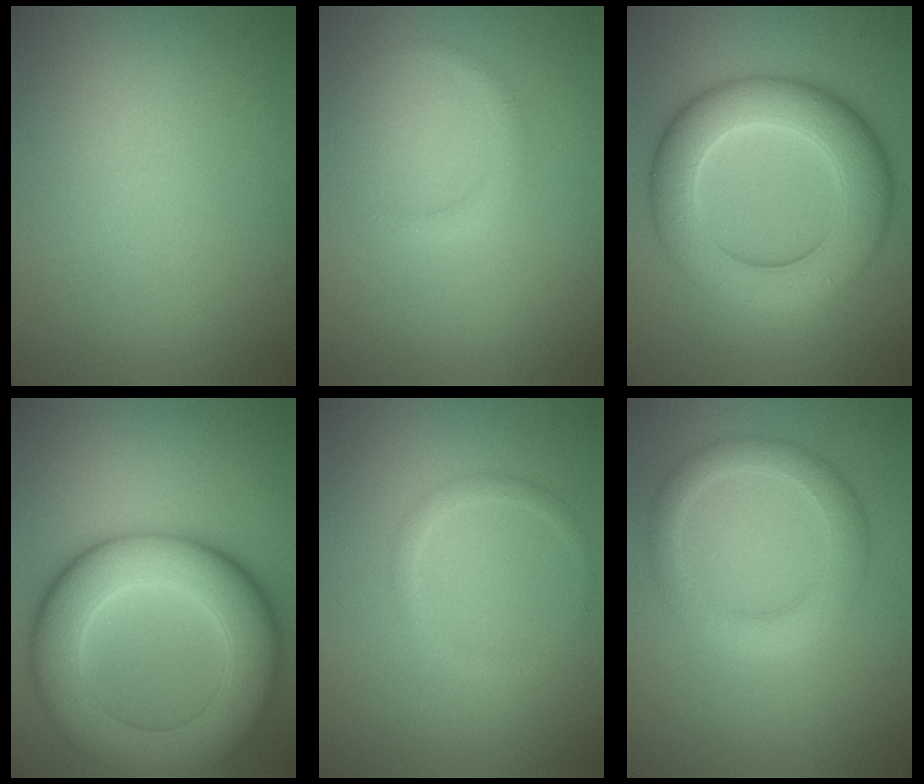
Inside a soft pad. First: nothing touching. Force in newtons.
{"total": 1.0, "press": 1.0, "slide": 0.0}
{"total": 9.3, "press": 9.3, "slide": 0.3}
{"total": 12.0, "press": 12.0, "slide": 0.6}
{"total": 1.3, "press": 1.3, "slide": 0.1}
{"total": 3.5, "press": 3.5, "slide": 0.2}